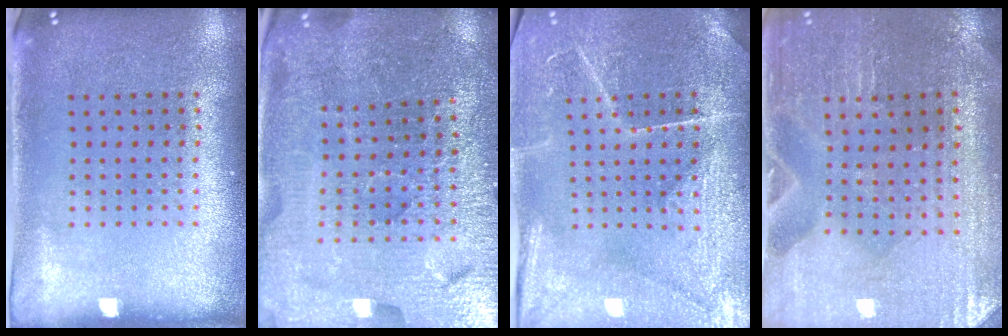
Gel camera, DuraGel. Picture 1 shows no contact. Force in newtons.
{"total": 4.1, "press": 4.0, "slide": 0.9}
{"total": 3.9, "press": 3.6, "slide": 1.4}
{"total": 0.8, "press": 0.8, "slide": 0.1}